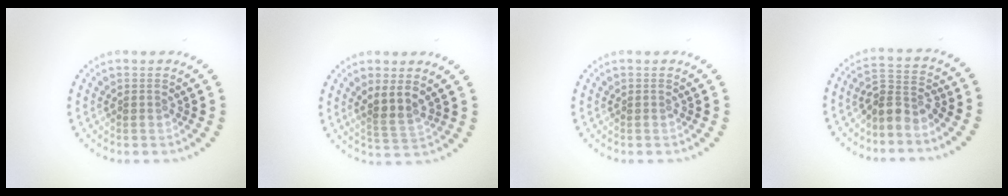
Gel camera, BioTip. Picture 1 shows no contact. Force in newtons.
{"total": 2.6, "press": 2.1, "slide": 1.6}
{"total": 0.0}
{"total": 2.8, "press": 2.1, "slide": 1.9}